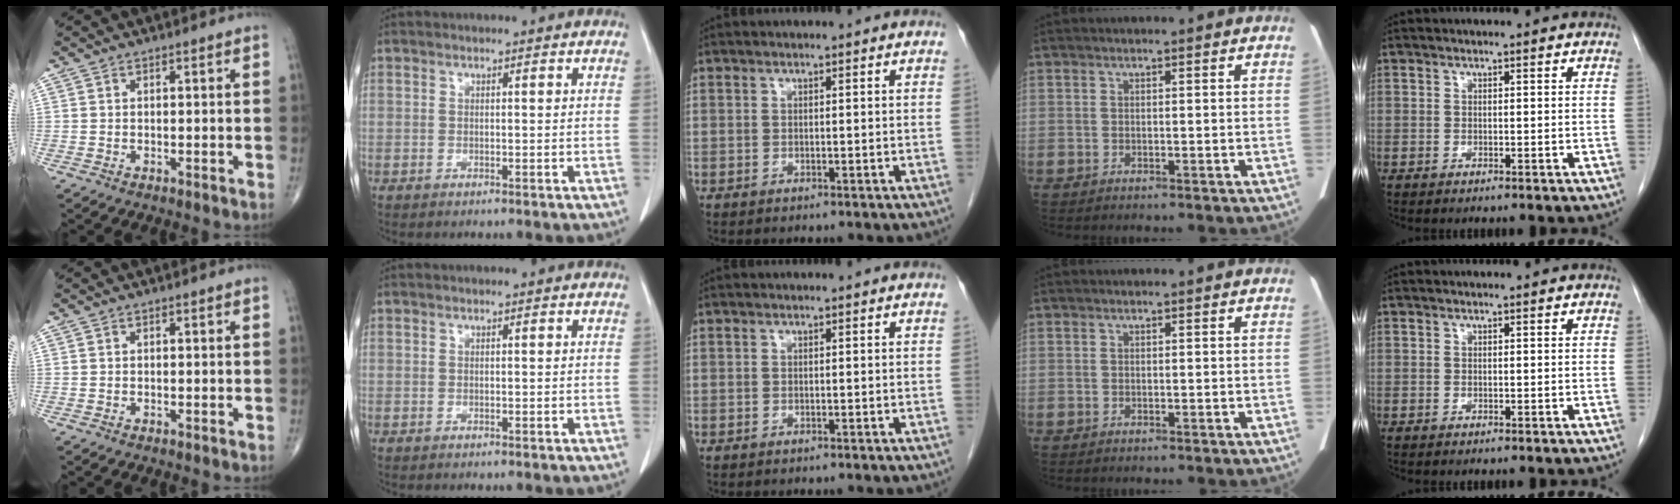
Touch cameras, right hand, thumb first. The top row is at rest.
{}